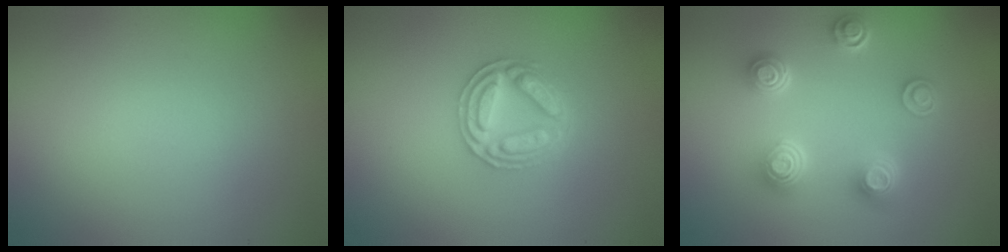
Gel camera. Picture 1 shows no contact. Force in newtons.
{"total": 3.3, "press": 3.2, "slide": 0.6}
{"total": 4.2, "press": 3.4, "slide": 2.5}